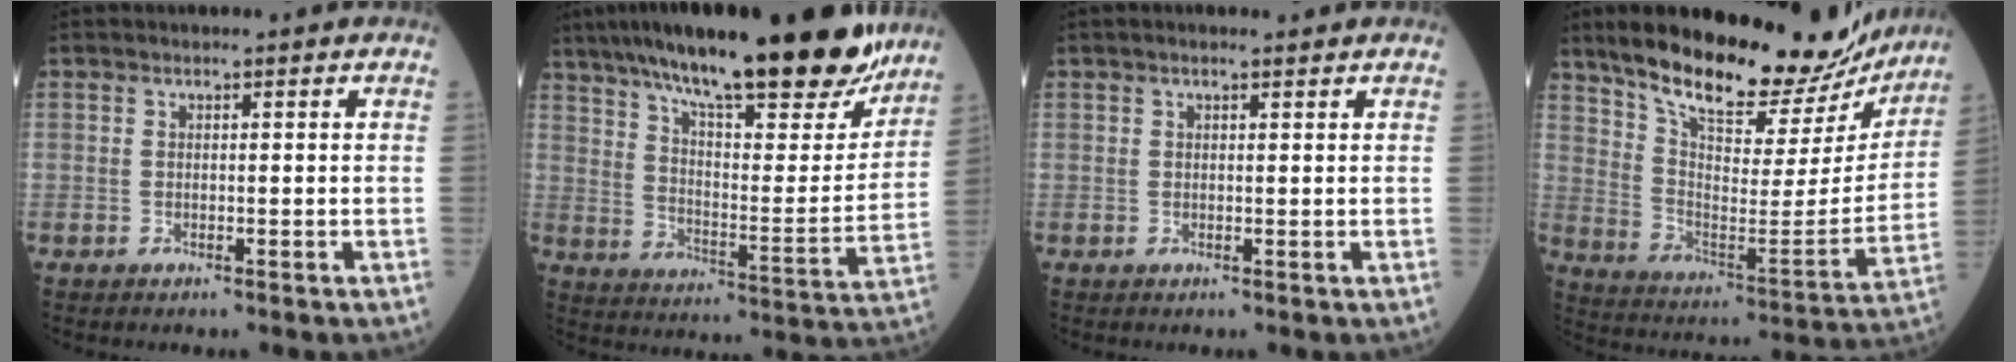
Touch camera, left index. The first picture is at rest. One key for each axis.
{"total": 27.1, "fx": 21.5, "fy": 4.9, "fz": 15.8, "tx": -0.250, "ty": 0.003, "tz": 0.308}
{"total": 1.3, "fx": 1.0, "fy": 0.1, "fz": 0.8, "tx": -0.017, "ty": 0.009, "tz": 0.016}
{"total": 25.9, "fx": 22.0, "fy": 7.4, "fz": 11.3, "tx": -0.177, "ty": -0.018, "tz": 0.313}